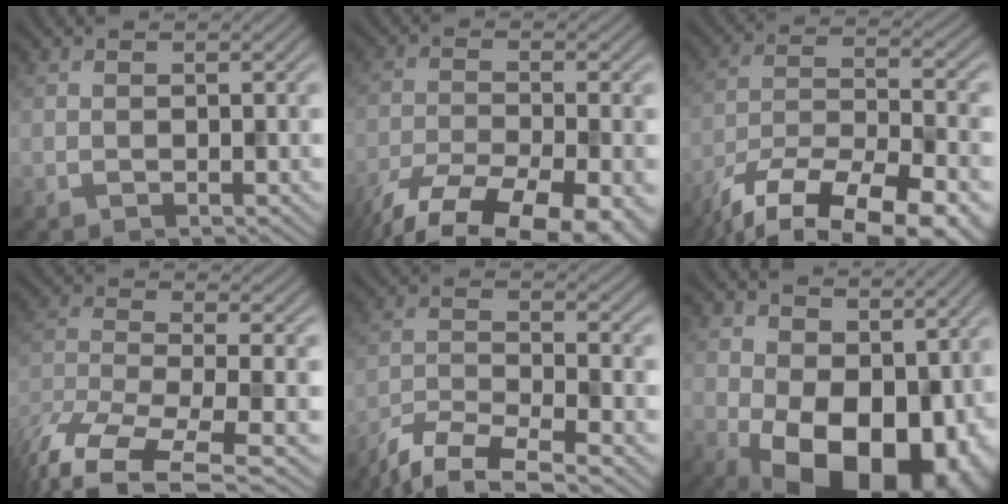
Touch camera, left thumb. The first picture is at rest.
{"total": 15.0, "force": [-10.7, 5.2, 9.1], "torque": [-0.184, -0.052, -0.146]}
{"total": 17.3, "force": [-13.2, 5.7, 9.6], "torque": [-0.178, -0.041, -0.197]}
{"total": 11.6, "force": [-8.0, 3.6, 7.6], "torque": [-0.178, -0.024, -0.148]}
{"total": 8.5, "force": [-6.7, 2.0, 4.9], "torque": [-0.106, -0.010, -0.135]}
{"total": 16.2, "force": [-0.6, 10.6, 12.2], "torque": [-0.183, -0.042, 0.010]}